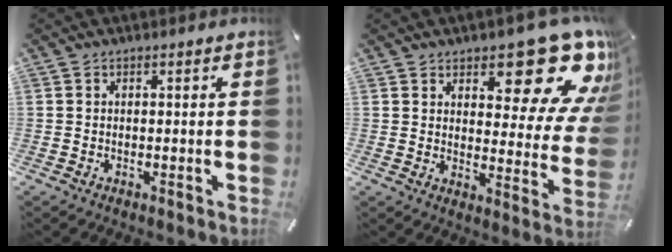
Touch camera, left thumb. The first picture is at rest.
{"total": 18.5, "force": [11.9, 8.7, 11.2], "torque": [-0.118, -0.099, 0.194]}